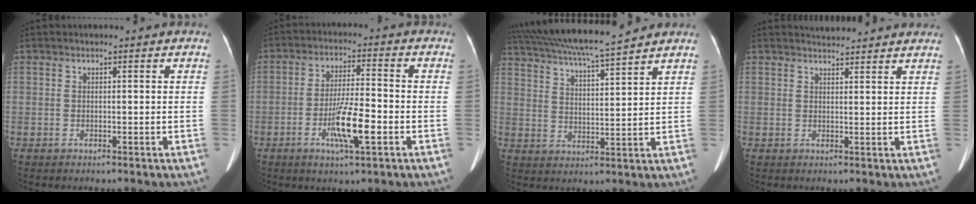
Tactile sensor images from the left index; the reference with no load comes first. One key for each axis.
{"total": 8.3, "fx": -3.4, "fy": 0.9, "fz": 7.5, "tx": -0.144, "ty": -0.009, "tz": -0.059}
{"total": 15.8, "fx": 14.0, "fy": 0.4, "fz": 7.4, "tx": -0.141, "ty": 0.025, "tz": 0.228}
{"total": 6.4, "fx": 6.2, "fy": 0.7, "fz": 1.6, "tx": -0.022, "ty": 0.022, "tz": 0.067}